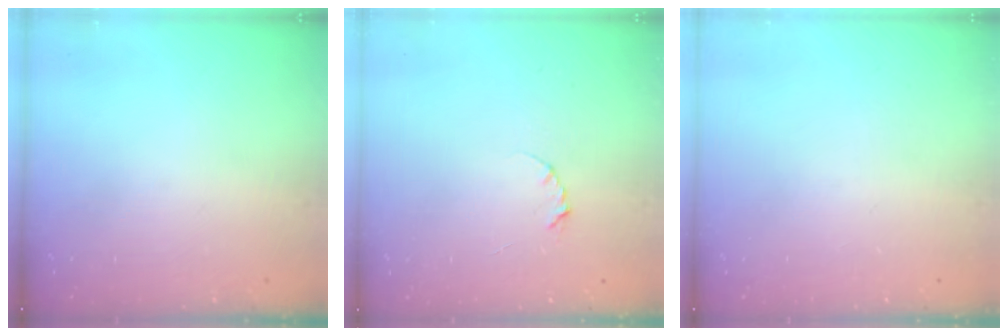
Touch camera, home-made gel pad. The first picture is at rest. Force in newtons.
{"total": 2.3, "press": 2.3, "slide": 0.4}
{"total": 0.0}